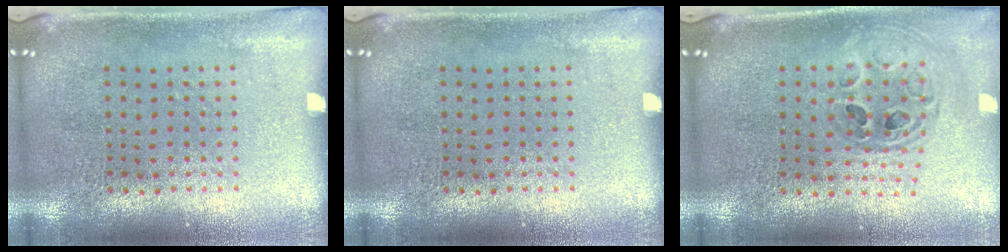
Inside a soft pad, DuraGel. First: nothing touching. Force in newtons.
{"total": 0.0}
{"total": 1.0, "press": 1.0, "slide": 0.2}